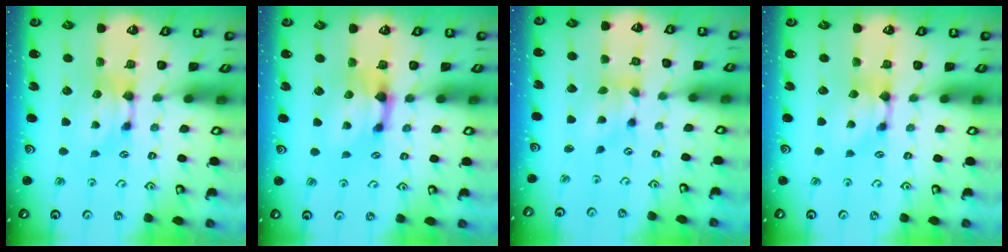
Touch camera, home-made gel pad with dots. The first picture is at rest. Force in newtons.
{"total": 1.5, "press": 0.8, "slide": 1.3}
{"total": 2.9, "press": 2.4, "slide": 1.6}
{"total": 0.6, "press": 0.2, "slide": 0.5}